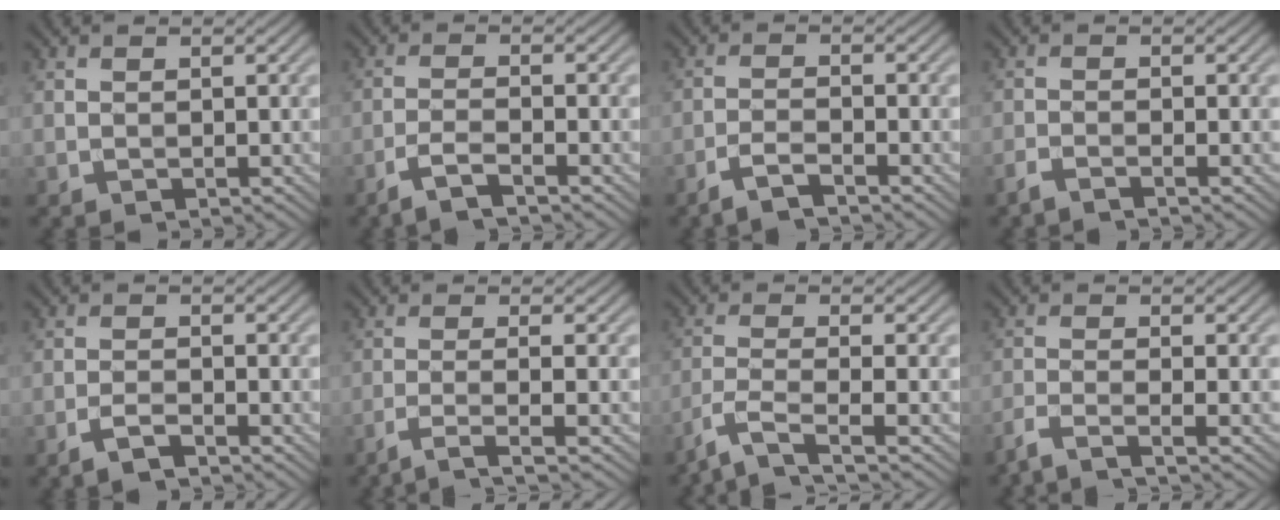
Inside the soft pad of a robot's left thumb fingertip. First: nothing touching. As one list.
[{"total": 3.7, "force": [-2.6, 0.6, 2.5], "torque": [-0.046, 0.004, -0.065]}, {"total": 3.2, "force": [-2.6, 0.5, 1.9], "torque": [-0.038, 0.002, -0.058]}, {"total": 1.9, "force": [-1.6, 0.1, 1.0], "torque": [-0.022, -0.006, -0.039]}, {"total": 2.5, "force": [-1.8, 0.6, 1.5], "torque": [-0.034, 0.001, -0.040]}, {"total": 4.0, "force": [-2.3, 0.5, 3.3], "torque": [-0.046, 0.008, -0.063]}, {"total": 5.0, "force": [-3.5, 0.8, 3.4], "torque": [-0.062, -0.003, -0.085]}, {"total": 3.4, "force": [-2.5, 0.4, 2.2], "torque": [-0.038, -0.006, -0.069]}]